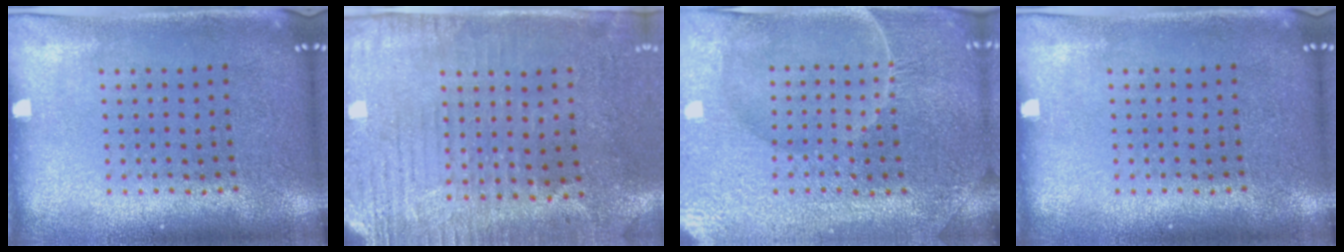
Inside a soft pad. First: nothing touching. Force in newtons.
{"total": 3.0, "press": 2.5, "slide": 1.6}
{"total": 4.4, "press": 4.2, "slide": 1.3}
{"total": 0.0}